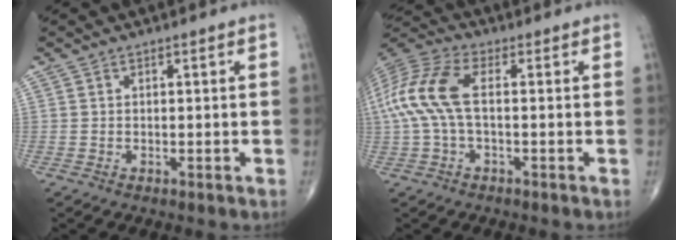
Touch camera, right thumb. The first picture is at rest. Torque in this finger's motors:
{"motor_torque": [-0.30, 0.67, 1.39, -0.16, 0.20]}